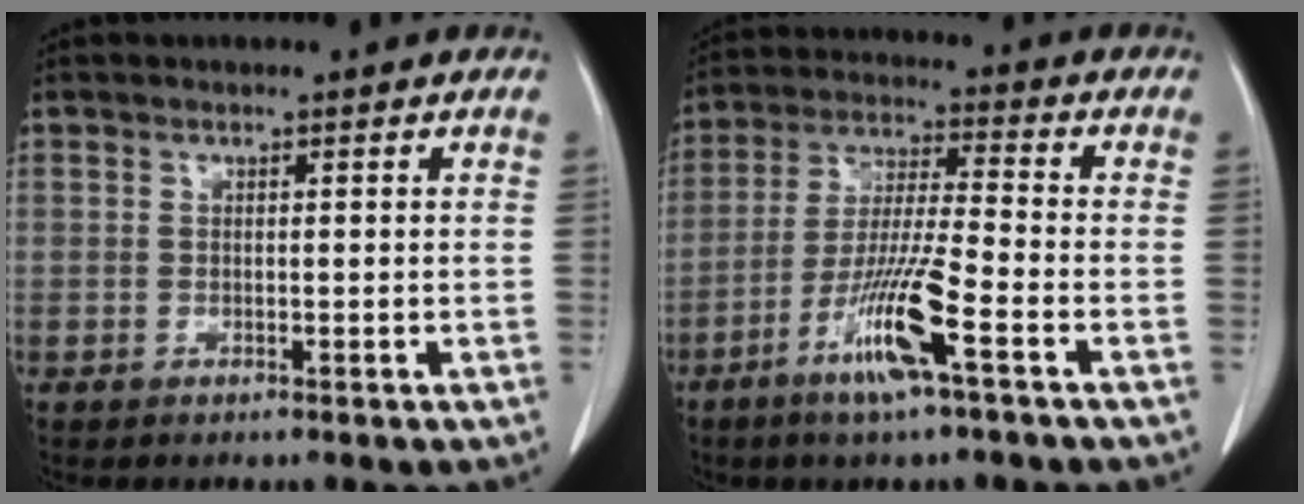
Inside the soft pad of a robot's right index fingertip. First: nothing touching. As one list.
[{"total": 11.1, "force": [-5.5, 0.0, 9.7], "torque": [-0.189, -0.013, -0.109]}]